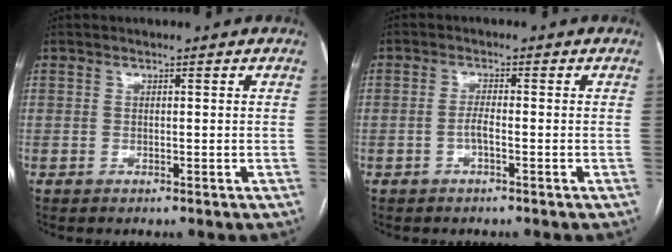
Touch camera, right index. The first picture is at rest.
{"total": 1.8, "force": [-0.8, 0.2, 1.7], "torque": [-0.030, 0.002, -0.017]}